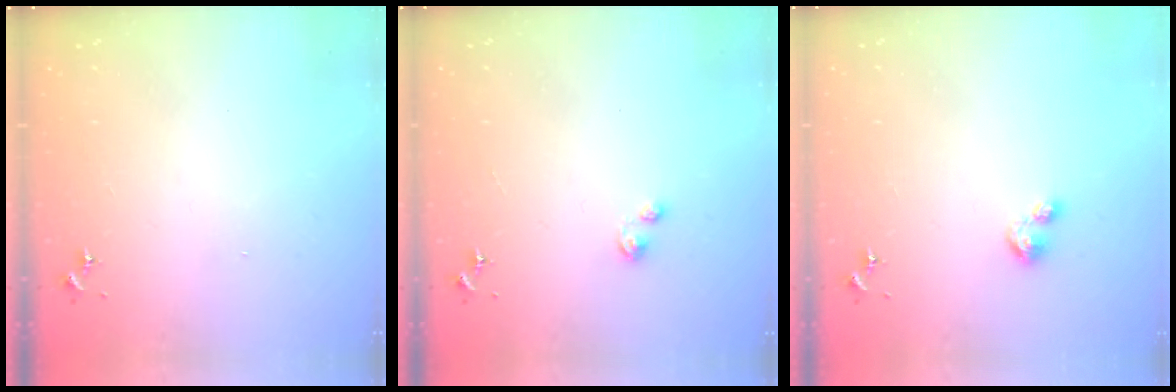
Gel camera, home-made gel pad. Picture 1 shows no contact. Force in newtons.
{"total": 2.6, "press": 2.6, "slide": 0.2}
{"total": 5.2, "press": 5.2, "slide": 0.5}